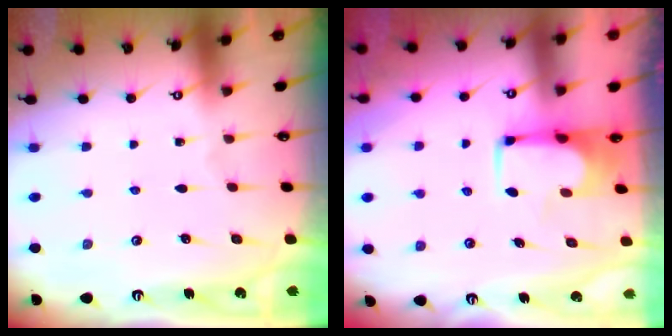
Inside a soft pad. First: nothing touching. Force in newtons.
{"total": 1.6, "press": 1.5, "slide": 0.1}